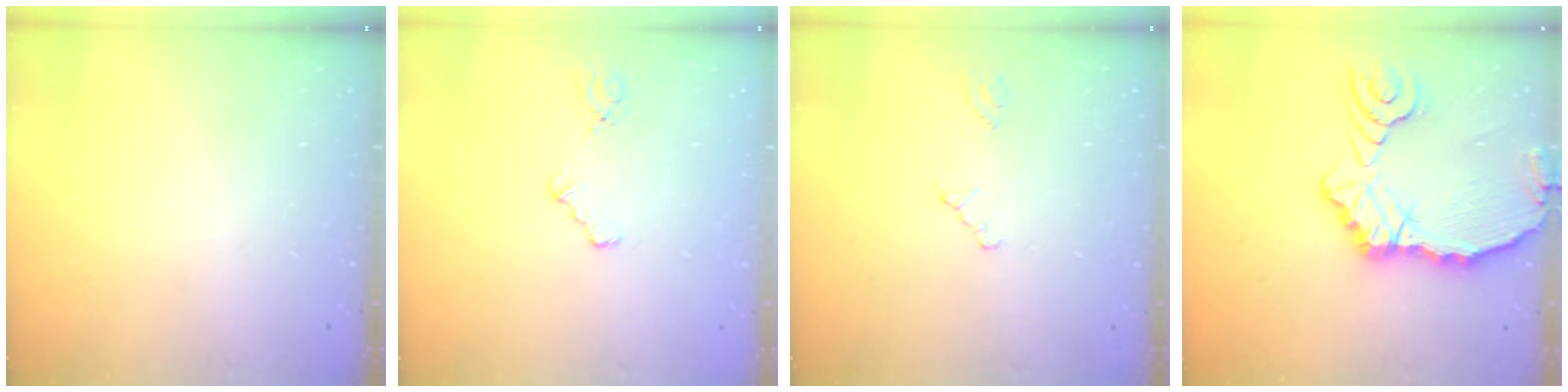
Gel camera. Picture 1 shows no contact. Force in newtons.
{"total": 3.3, "press": 3.3, "slide": 0.5}
{"total": 0.9, "press": 0.9, "slide": 0.2}
{"total": 15.1, "press": 15.0, "slide": 2.1}